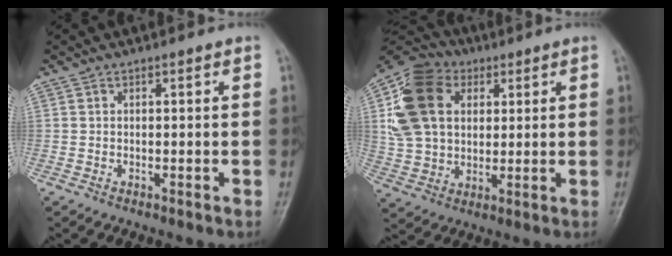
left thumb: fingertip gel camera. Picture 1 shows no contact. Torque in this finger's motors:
{"motor_torque": [0.74, 2.28, 1.05, -0.34, 0.36]}